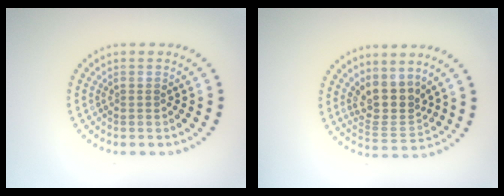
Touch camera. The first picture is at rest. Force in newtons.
{"total": 3.7, "press": 2.9, "slide": 2.3}